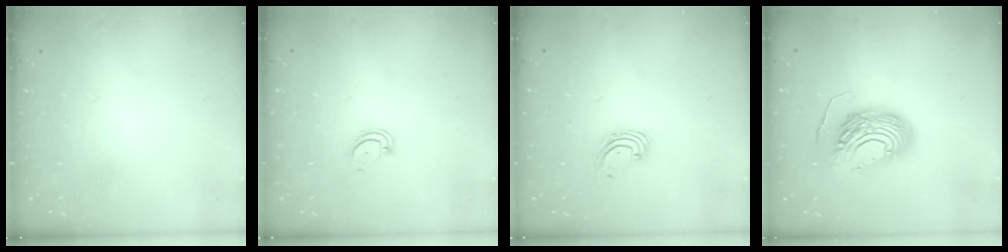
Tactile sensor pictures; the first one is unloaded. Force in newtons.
{"total": 2.9, "press": 2.9, "slide": 0.2}
{"total": 1.6, "press": 1.6, "slide": 0.1}
{"total": 13.0, "press": 13.0, "slide": 1.1}